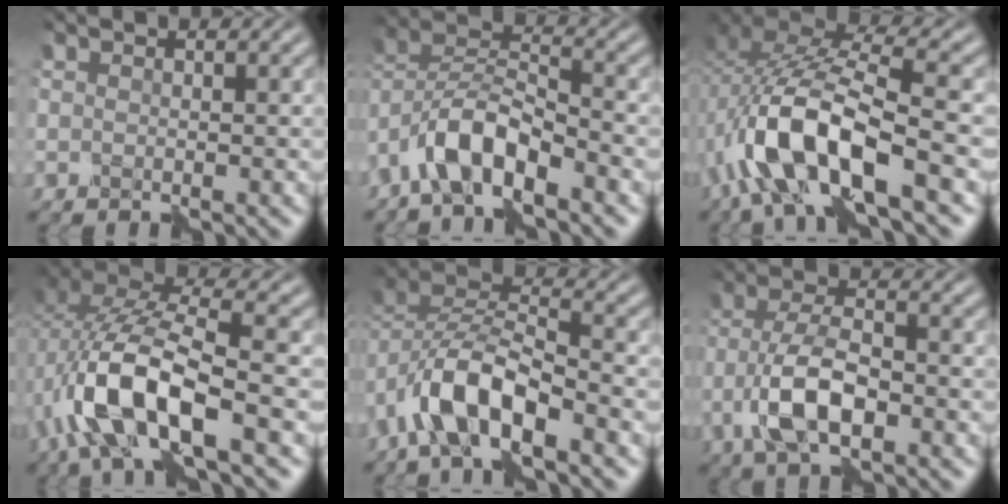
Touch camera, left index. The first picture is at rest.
{"total": 5.5, "force": [-3.7, 1.9, 3.7], "torque": [-0.068, 0.013, -0.076]}
{"total": 10.7, "force": [-4.4, 3.8, 9.0], "torque": [-0.201, 0.011, -0.087]}
{"total": 9.8, "force": [-3.7, 3.5, 8.3], "torque": [-0.186, 0.010, -0.078]}
{"total": 7.0, "force": [-3.7, 2.9, 5.1], "torque": [-0.095, 0.008, -0.074]}
{"total": 6.0, "force": [-2.3, 2.3, 5.0], "torque": [-0.105, 0.004, -0.048]}